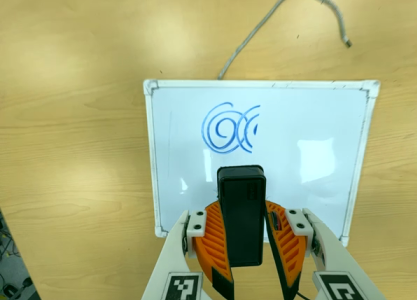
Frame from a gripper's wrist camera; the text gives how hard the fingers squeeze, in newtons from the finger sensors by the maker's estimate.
{"total": 9.4, "left": 8.9, "right": 10.0}